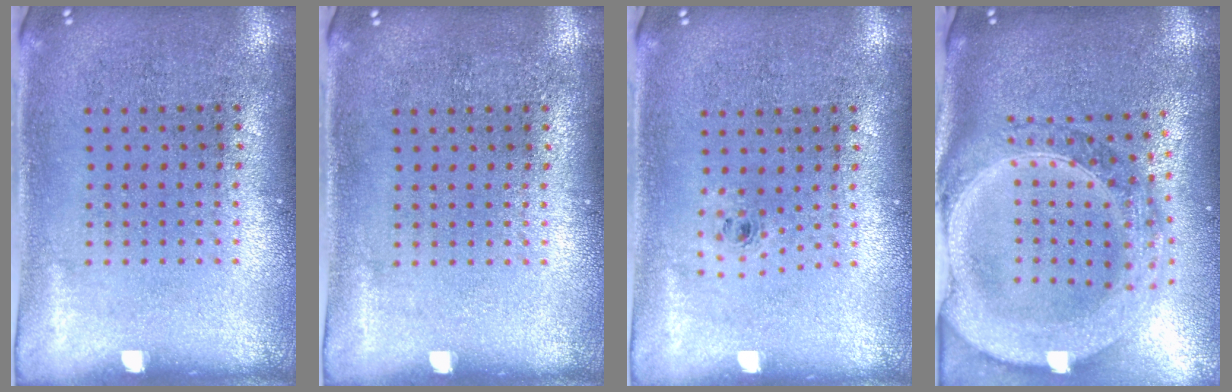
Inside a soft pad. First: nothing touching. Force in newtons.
{"total": 0.0}
{"total": 0.5, "press": 0.3, "slide": 0.4}
{"total": 3.4, "press": 2.8, "slide": 2.0}